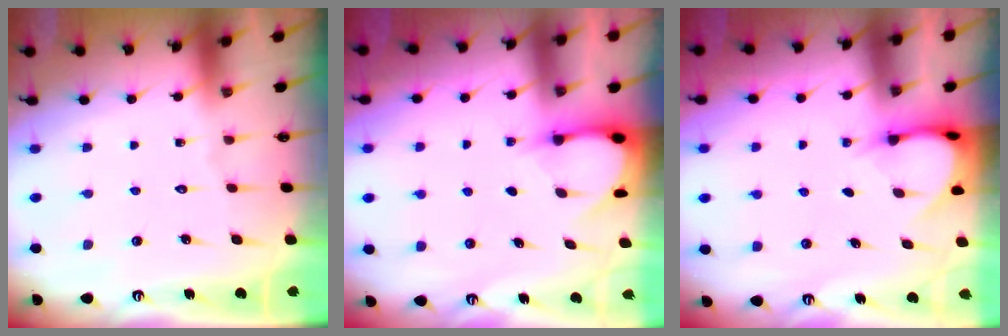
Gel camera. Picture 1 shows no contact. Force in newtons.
{"total": 3.1, "press": 3.1, "slide": 0.3}
{"total": 4.0, "press": 3.9, "slide": 0.3}